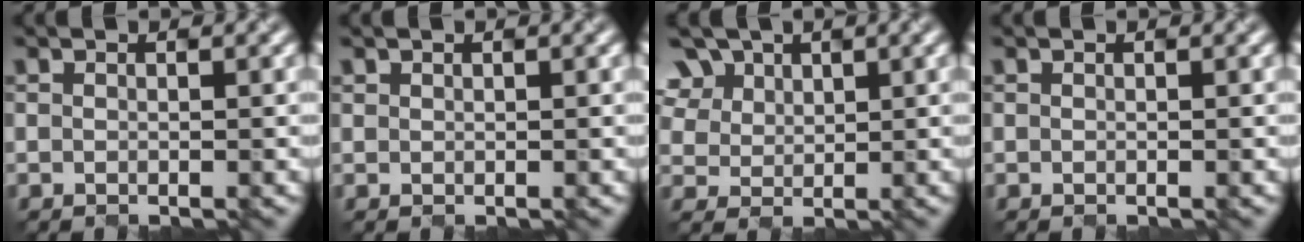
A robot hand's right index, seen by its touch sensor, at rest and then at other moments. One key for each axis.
{"total": 0.8, "fx": -0.1, "fy": -0.5, "fz": -0.7, "tx": -0.002, "ty": -0.007, "tz": 0.021}
{"total": 6.0, "fx": 3.0, "fy": 4.8, "fz": 2.2, "tx": -0.105, "ty": 0.016, "tz": 0.076}
{"total": 0.0}